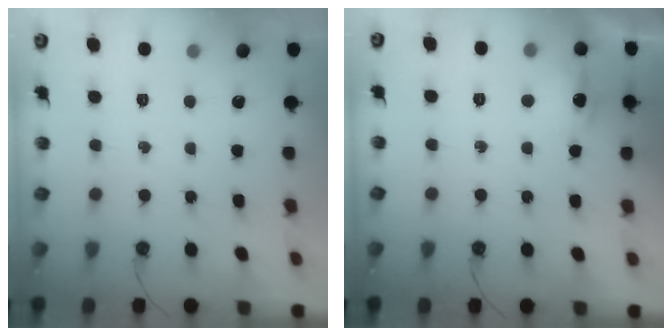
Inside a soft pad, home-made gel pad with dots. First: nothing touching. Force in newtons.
{"total": 8.4, "press": 8.3, "slide": 0.8}